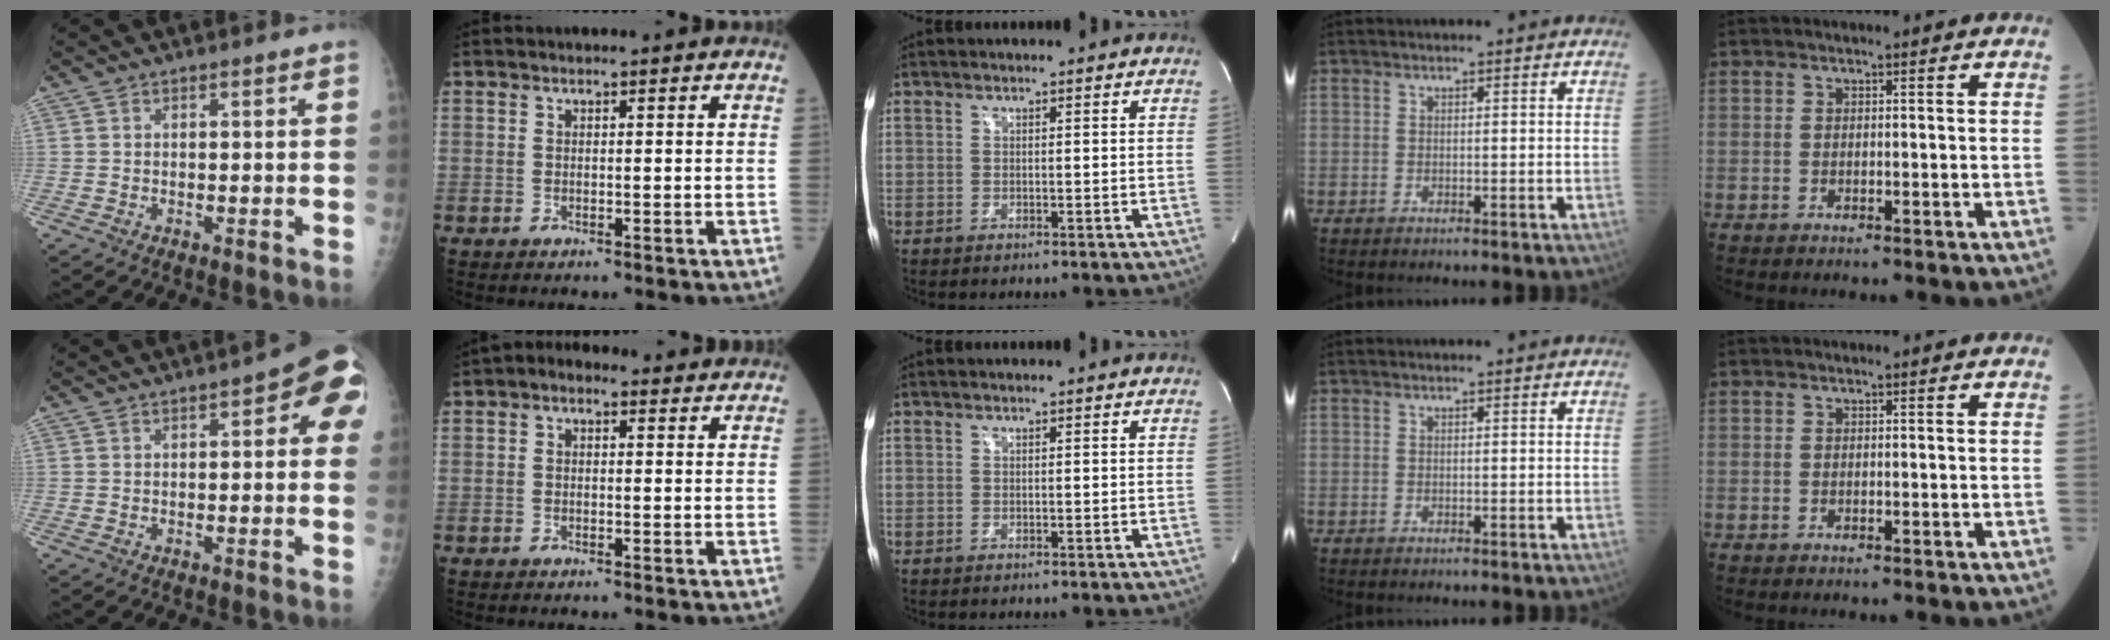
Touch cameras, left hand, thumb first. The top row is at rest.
{"thumb": {"total": 7.3, "force": [2.0, 2.8, 6.4], "torque": [-0.053, 0.013, 0.011]}, "index": {"total": 3.0, "force": [1.7, 1.8, 1.7], "torque": [-0.031, 0.026, 0.022]}}